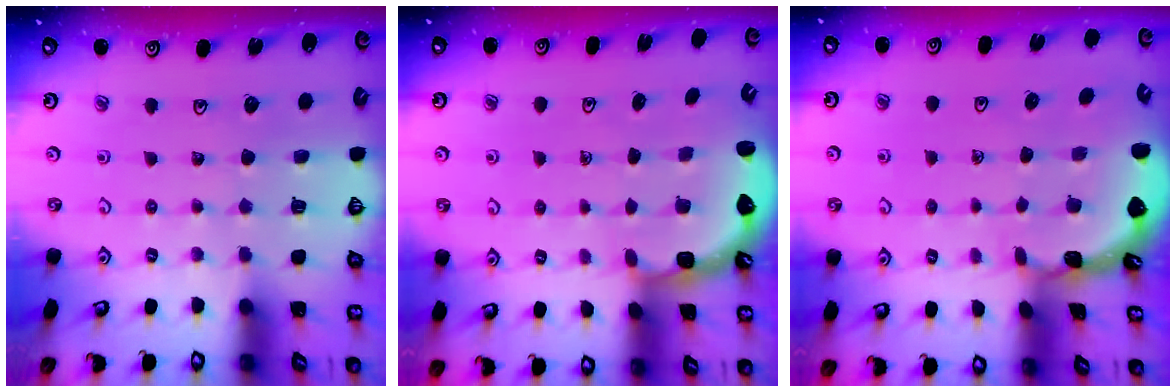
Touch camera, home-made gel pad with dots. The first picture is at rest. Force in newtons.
{"total": 2.5, "press": 2.1, "slide": 1.3}
{"total": 1.5, "press": 1.5, "slide": 0.1}